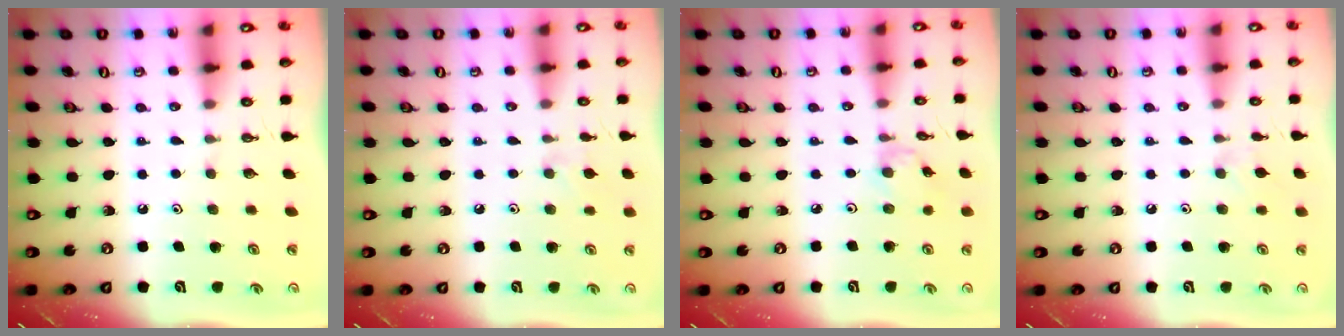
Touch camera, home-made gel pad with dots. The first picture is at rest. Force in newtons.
{"total": 7.1, "press": 7.0, "slide": 0.9}
{"total": 1.3, "press": 1.2, "slide": 0.3}
{"total": 5.8, "press": 5.7, "slide": 0.9}